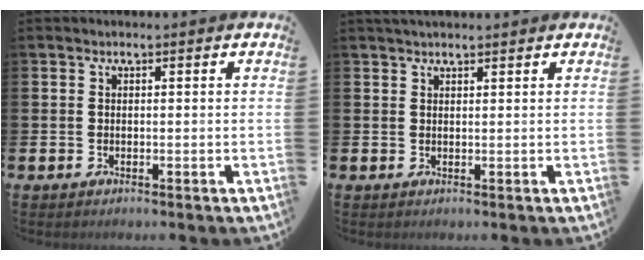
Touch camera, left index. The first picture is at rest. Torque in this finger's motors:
{"motor_torque": [-0.33, -1.81, -0.10, 0.04]}